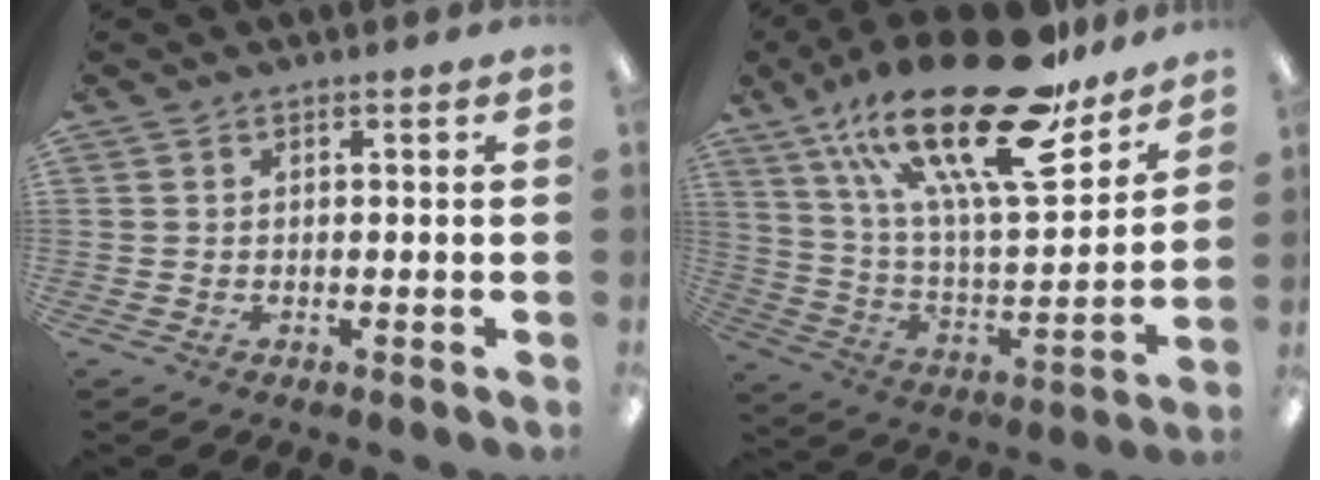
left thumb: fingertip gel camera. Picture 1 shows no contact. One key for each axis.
{"total": 29.4, "fx": 19.7, "fy": 8.8, "fz": 20.0, "tx": -0.342, "ty": -0.116, "tz": 0.326}